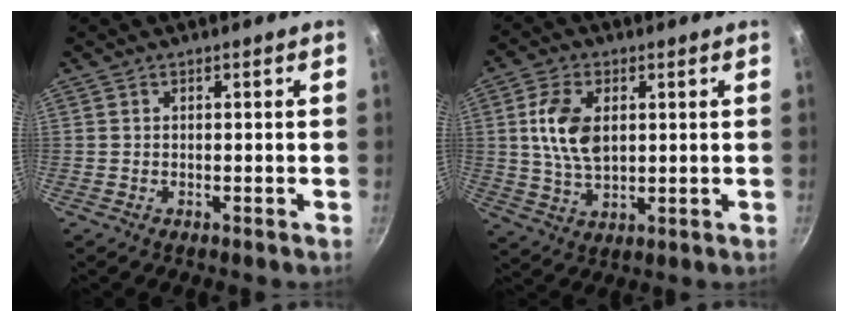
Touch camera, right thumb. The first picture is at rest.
{"total": 9.7, "force": [2.0, 5.8, 7.5], "torque": [-0.135, -0.007, 0.039]}